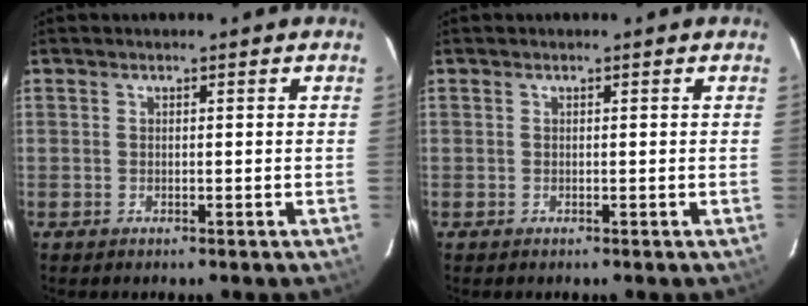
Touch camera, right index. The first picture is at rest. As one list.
[{"total": 0.0}]